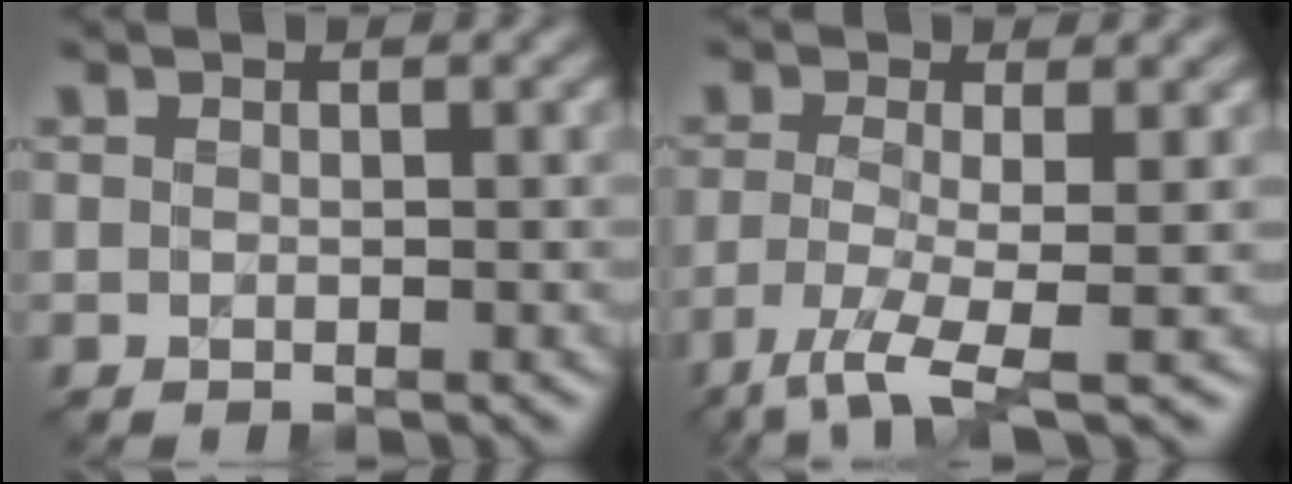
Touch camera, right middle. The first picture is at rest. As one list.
[{"total": 4.3, "force": [-1.8, 0.9, 3.8], "torque": [-0.079, -0.006, -0.046]}]